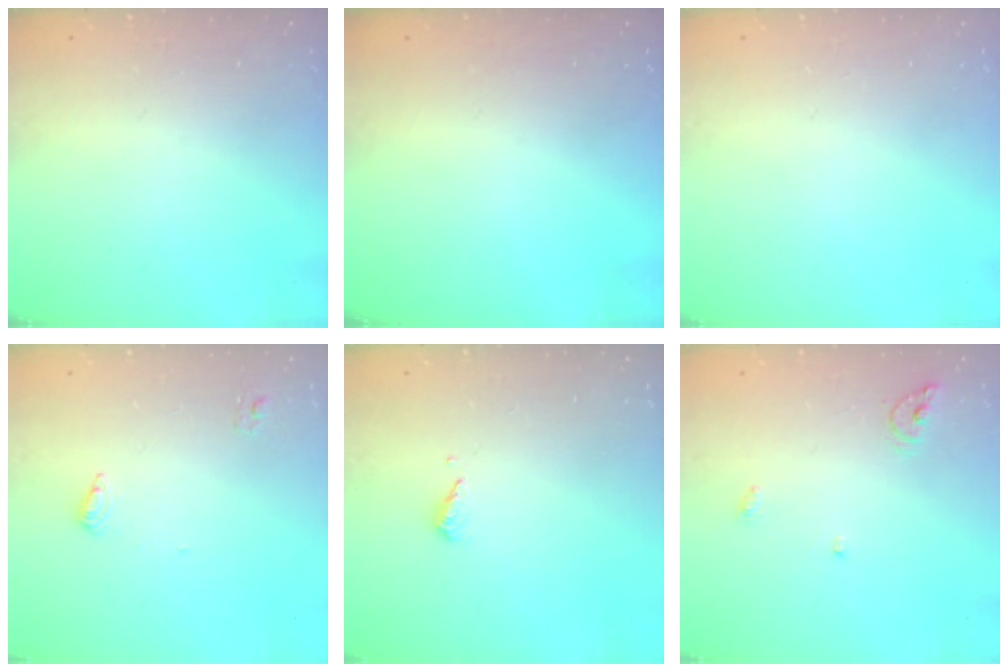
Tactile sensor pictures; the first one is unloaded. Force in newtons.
{"total": 0.0}
{"total": 0.0}
{"total": 7.0, "press": 7.0, "slide": 0.5}
{"total": 4.4, "press": 4.4, "slide": 0.5}
{"total": 5.8, "press": 5.8, "slide": 0.4}